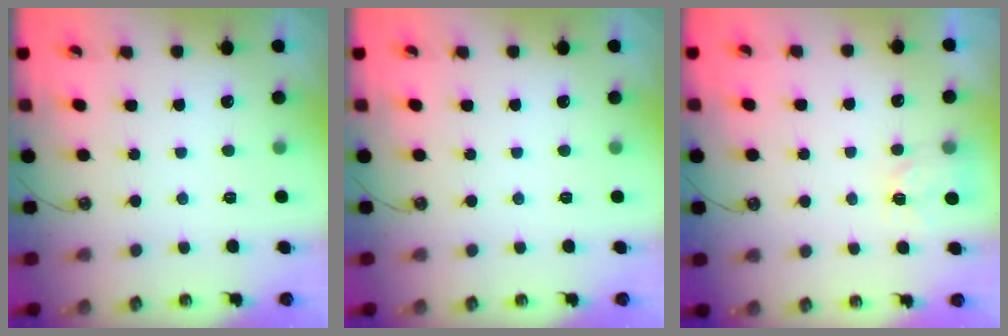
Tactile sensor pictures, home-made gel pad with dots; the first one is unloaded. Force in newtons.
{"total": 0.0}
{"total": 3.9, "press": 3.8, "slide": 0.4}